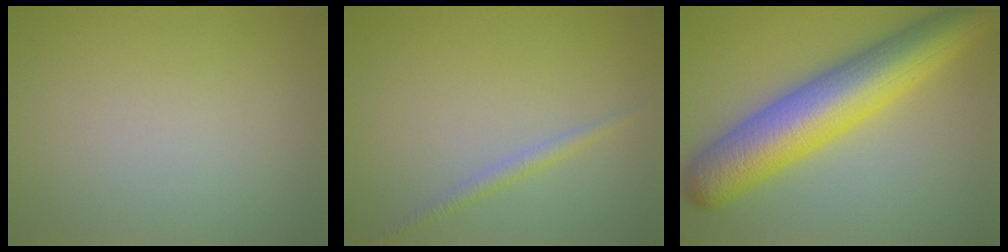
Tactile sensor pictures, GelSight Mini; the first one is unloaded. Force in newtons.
{"total": 1.4, "press": 1.4, "slide": 0.0}
{"total": 10.9, "press": 10.9, "slide": 0.1}